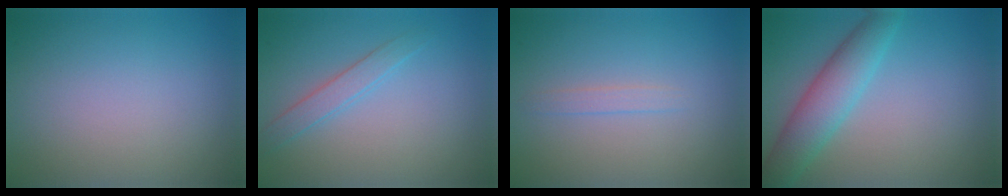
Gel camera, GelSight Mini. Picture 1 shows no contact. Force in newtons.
{"total": 1.7, "press": 1.7, "slide": 0.1}
{"total": 0.9, "press": 0.9, "slide": 0.0}
{"total": 4.7, "press": 4.7, "slide": 0.1}